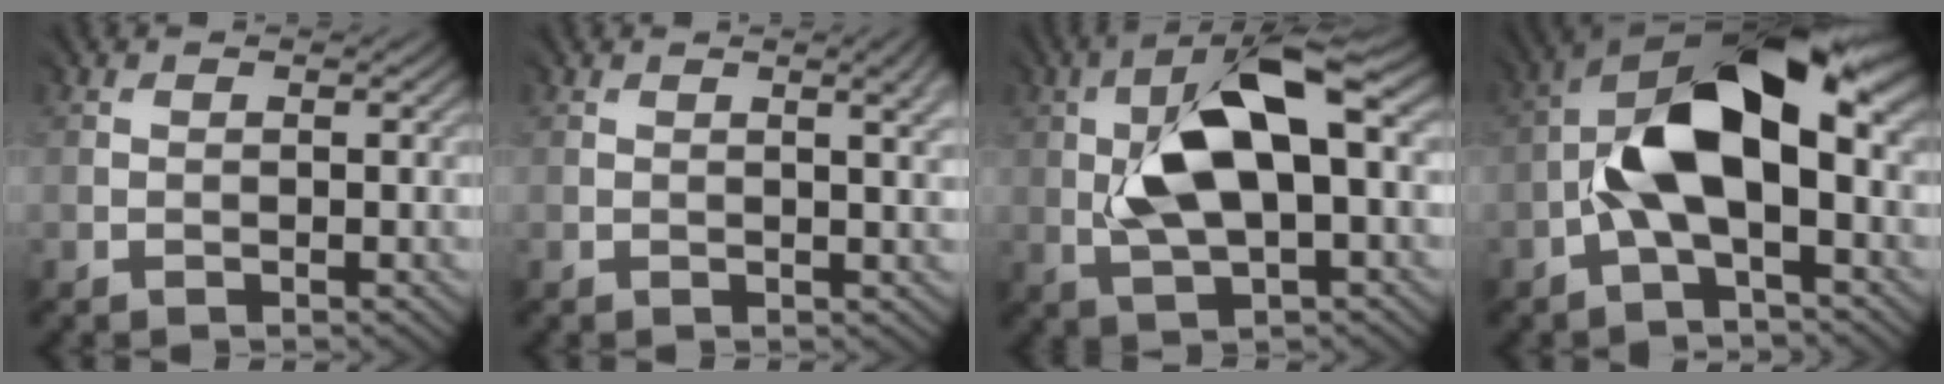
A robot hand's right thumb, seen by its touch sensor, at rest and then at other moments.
{"total": 3.8, "force": [0.7, 1.5, 3.4], "torque": [-0.022, 0.009, 0.005]}
{"total": 10.7, "force": [1.5, 4.6, 9.6], "torque": [-0.188, 0.014, 0.027]}
{"total": 11.6, "force": [-0.7, 5.5, 10.2], "torque": [-0.182, 0.026, -0.024]}